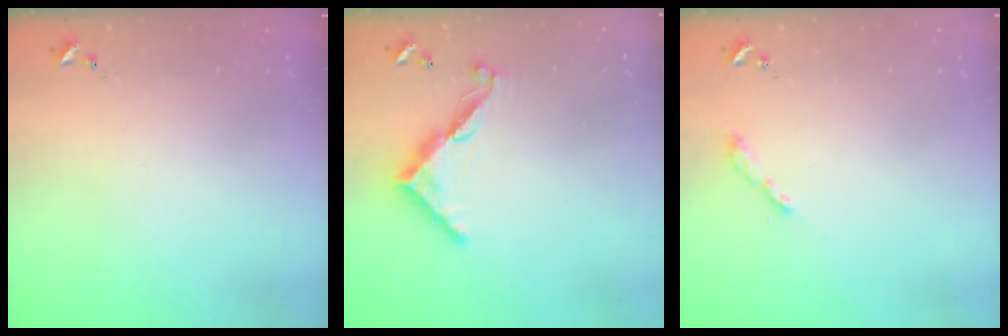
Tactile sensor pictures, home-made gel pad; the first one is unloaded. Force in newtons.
{"total": 11.0, "press": 11.0, "slide": 0.4}
{"total": 2.2, "press": 2.2, "slide": 0.2}